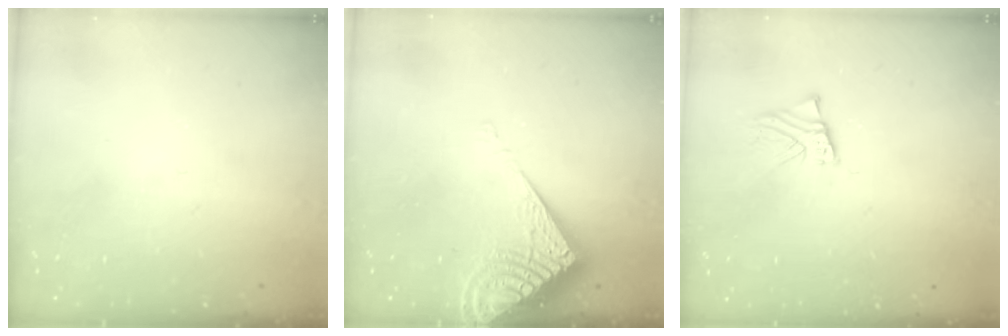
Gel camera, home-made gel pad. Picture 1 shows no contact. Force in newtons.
{"total": 10.6, "press": 10.5, "slide": 1.6}
{"total": 1.5, "press": 1.5, "slide": 0.2}